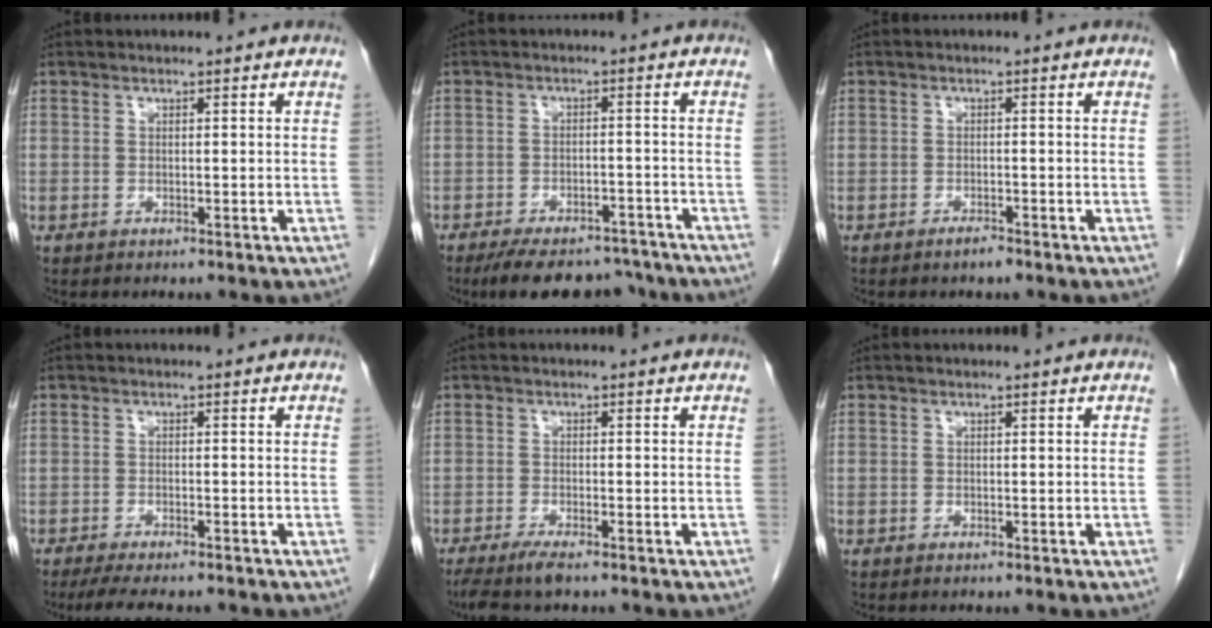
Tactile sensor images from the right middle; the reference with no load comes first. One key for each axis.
{"total": 11.9, "fx": -10.2, "fy": 4.4, "fz": 4.2, "tx": -0.058, "ty": 0.009, "tz": -0.142}
{"total": 1.4, "fx": -1.2, "fy": 0.3, "fz": 0.8, "tx": -0.015, "ty": -0.001, "tz": -0.019}
{"total": 8.0, "fx": -6.8, "fy": 1.5, "fz": 3.9, "tx": -0.053, "ty": -0.010, "tz": -0.102}
{"total": 4.0, "fx": -3.1, "fy": 0.3, "fz": 2.5, "tx": -0.046, "ty": -0.010, "tz": -0.056}
{"total": 0.0}